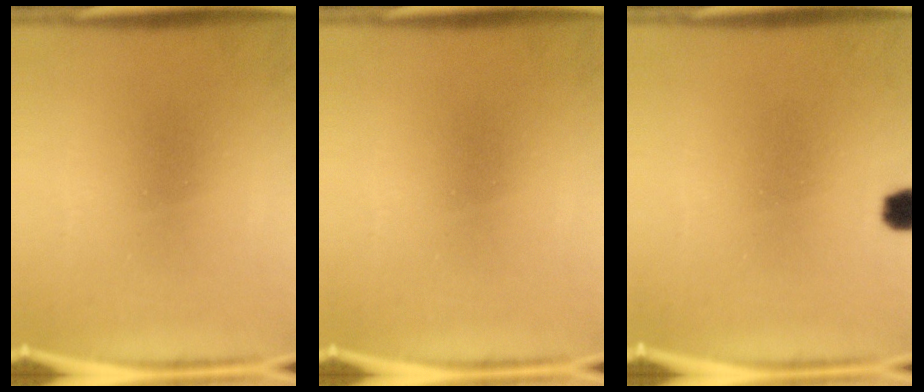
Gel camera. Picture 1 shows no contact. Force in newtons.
{"total": 0.0}
{"total": 3.4}